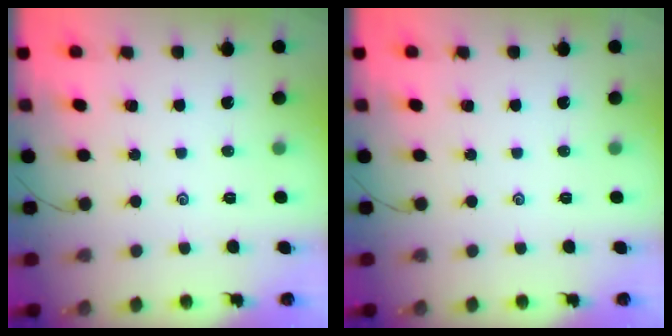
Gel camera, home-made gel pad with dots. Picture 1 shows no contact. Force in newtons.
{"total": 0.0}